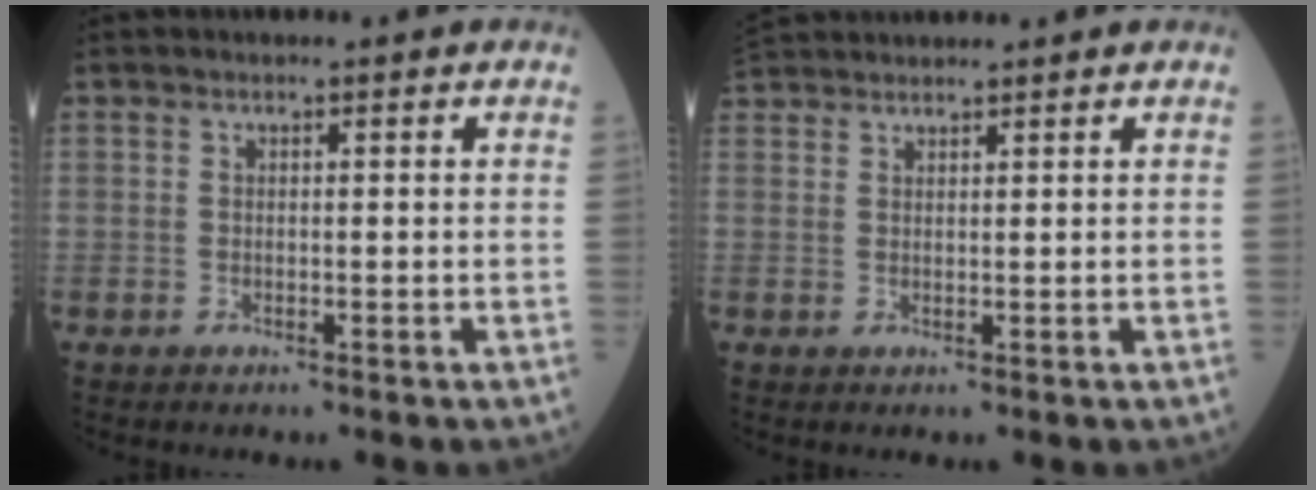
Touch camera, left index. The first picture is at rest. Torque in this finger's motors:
{"motor_torque": [0.31, -0.25, 0.23, 0.02]}